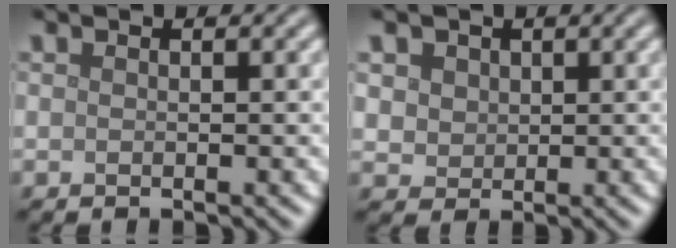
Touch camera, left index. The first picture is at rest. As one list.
[{"total": 3.4, "force": [1.6, 2.7, 1.4], "torque": [-0.042, 0.005, 0.030]}]